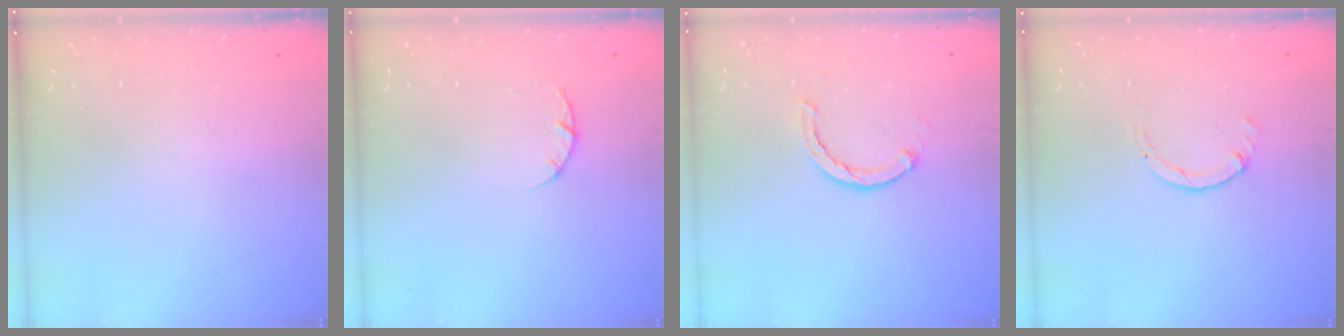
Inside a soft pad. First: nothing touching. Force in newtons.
{"total": 2.0, "press": 1.9, "slide": 0.4}
{"total": 2.3, "press": 2.3, "slide": 0.2}
{"total": 0.7, "press": 0.7, "slide": 0.2}